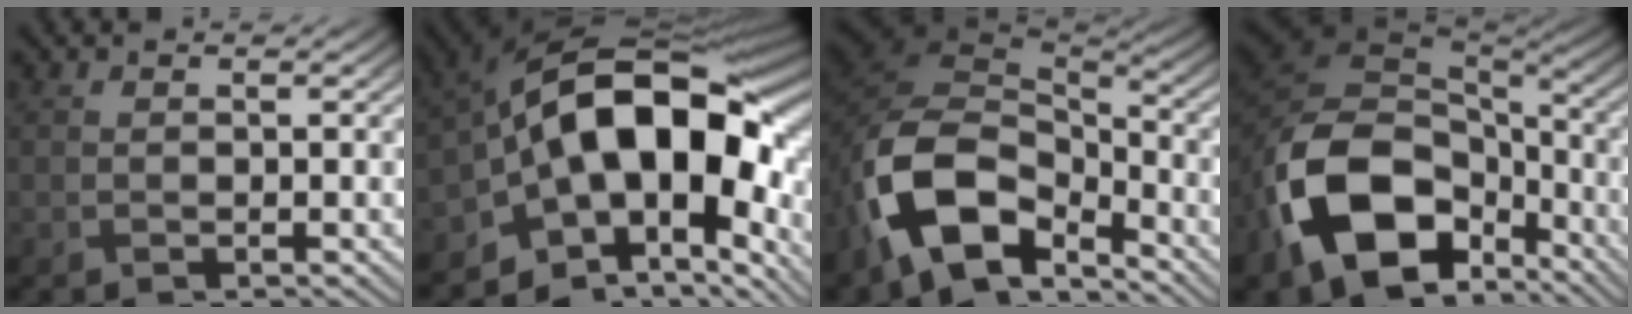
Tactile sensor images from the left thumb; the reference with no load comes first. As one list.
[{"total": 17.1, "force": [-2.7, 10.3, 13.4], "torque": [-0.205, 0.011, -0.057]}, {"total": 14.4, "force": [-6.9, 8.5, 9.3], "torque": [-0.217, -0.030, -0.127]}, {"total": 17.2, "force": [-6.2, 11.7, 11.0], "torque": [-0.273, -0.049, -0.097]}]